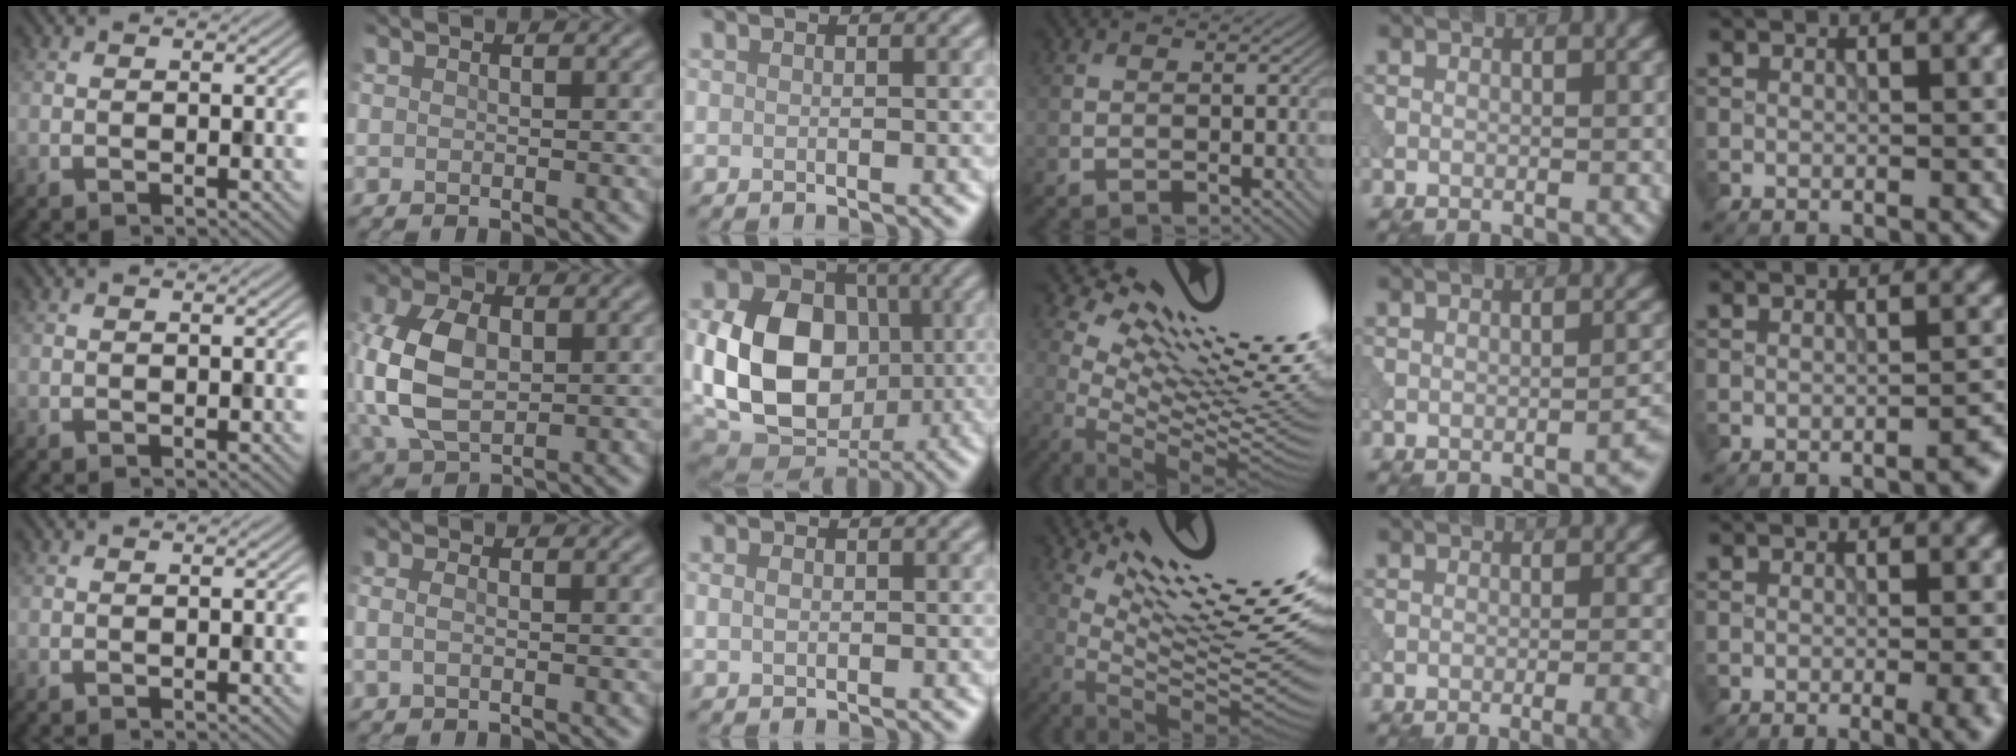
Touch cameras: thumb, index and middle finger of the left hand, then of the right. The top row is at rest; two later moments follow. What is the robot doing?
{"motion": "dispense", "object": "syringe"}